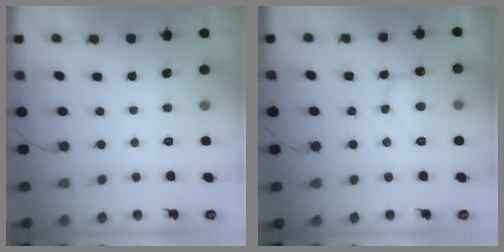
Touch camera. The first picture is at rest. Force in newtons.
{"total": 10.2, "press": 10.1, "slide": 0.9}